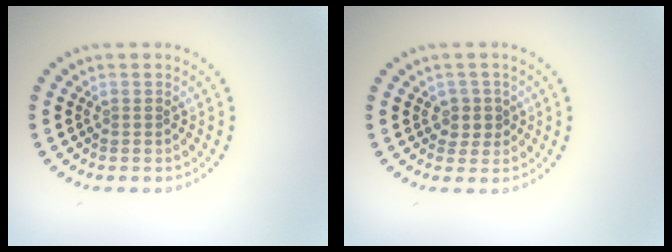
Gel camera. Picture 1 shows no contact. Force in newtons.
{"total": 1.7, "press": 1.4, "slide": 1.0}